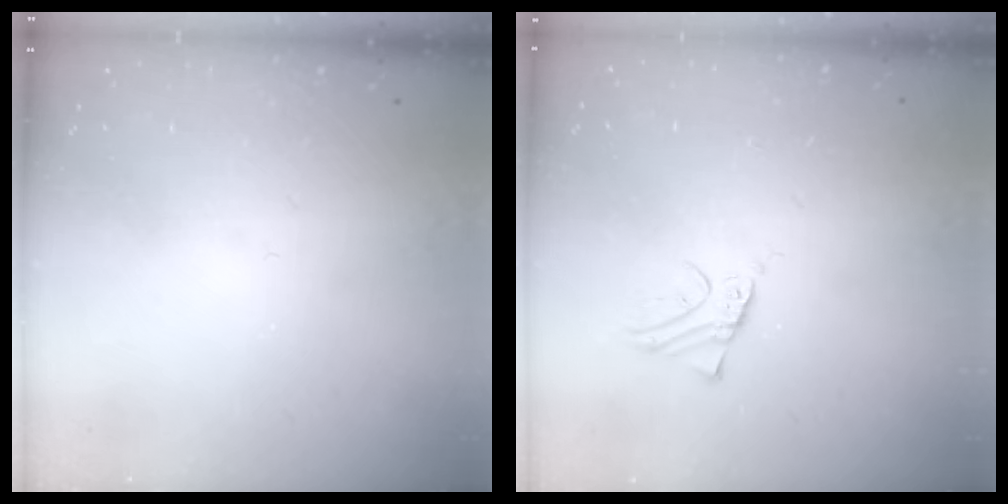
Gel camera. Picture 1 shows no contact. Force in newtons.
{"total": 1.5, "press": 1.5, "slide": 0.0}